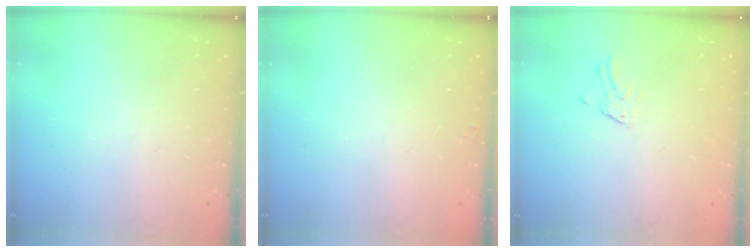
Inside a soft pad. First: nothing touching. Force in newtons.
{"total": 2.9, "press": 2.9, "slide": 0.4}
{"total": 1.3, "press": 1.3, "slide": 0.1}